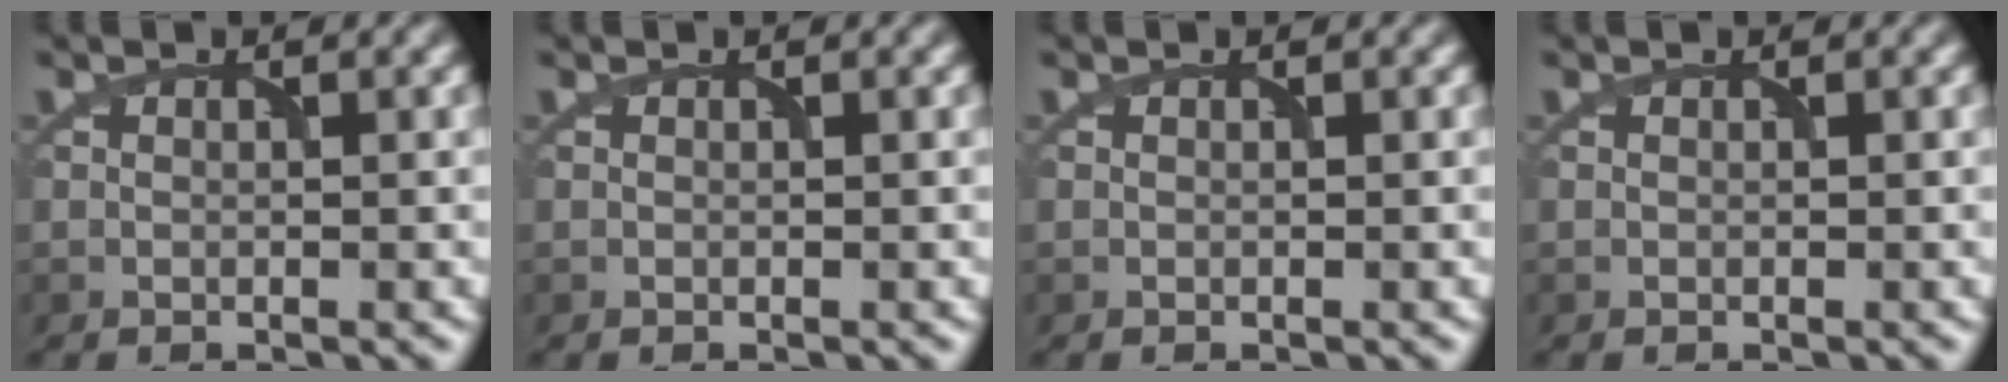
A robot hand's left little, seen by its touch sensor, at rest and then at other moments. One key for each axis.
{"total": 0.0}
{"total": 0.0}
{"total": 0.0}